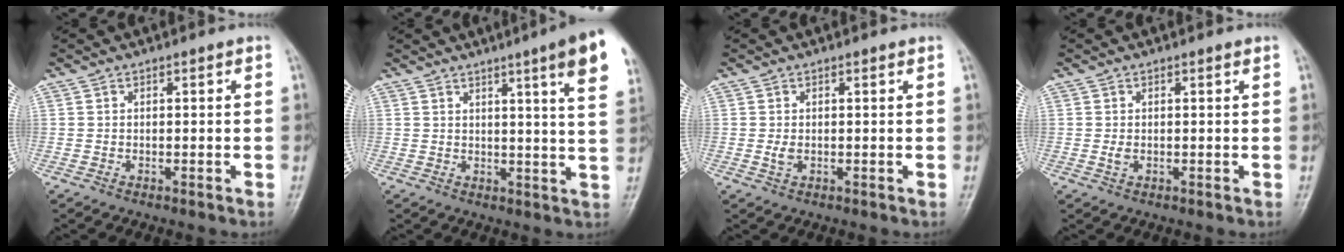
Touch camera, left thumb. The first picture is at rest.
{"total": 11.3, "force": [6.2, 0.2, 9.4], "torque": [-0.118, -0.027, 0.066]}
{"total": 1.4, "force": [0.2, 0.8, 1.2], "torque": [-0.021, -0.004, 0.005]}
{"total": 1.1, "force": [0.2, 0.6, 0.9], "torque": [-0.015, -0.002, 0.005]}